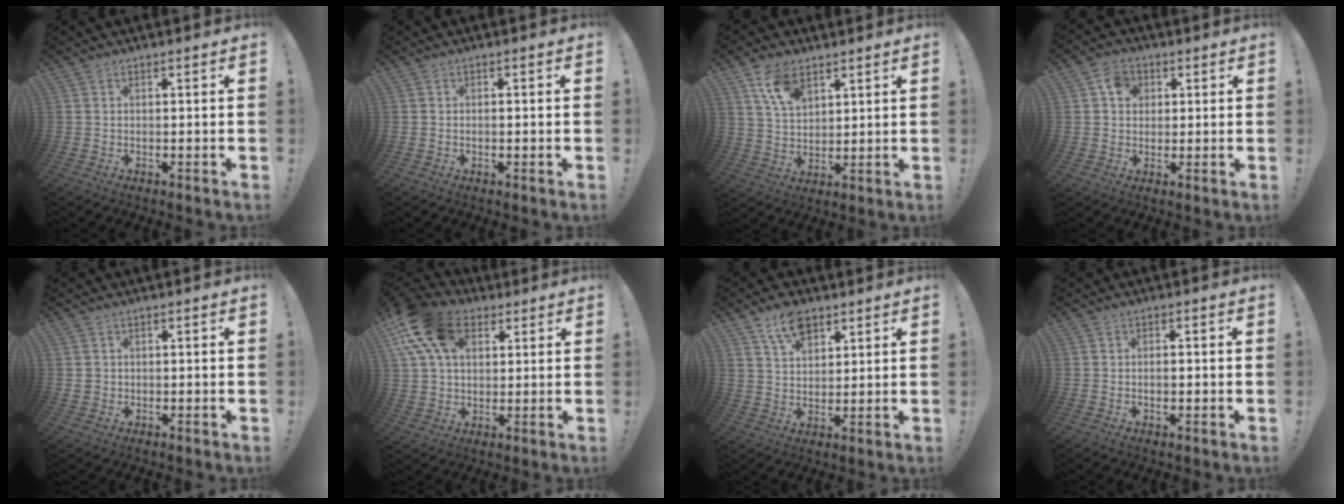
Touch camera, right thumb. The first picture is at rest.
{"total": 0.7, "force": [-0.5, 0.0, 0.5], "torque": [-0.006, -0.001, -0.010]}
{"total": 10.0, "force": [6.3, 5.7, 5.3], "torque": [-0.098, -0.021, 0.120]}
{"total": 6.7, "force": [2.1, 5.8, 2.7], "torque": [-0.042, 0.005, 0.040]}
{"total": 1.2, "force": [0.1, 1.2, 0.2], "torque": [-0.008, 0.005, 0.004]}
{"total": 18.0, "force": [7.5, 12.2, 10.8], "torque": [-0.198, -0.020, 0.143]}
{"total": 8.8, "force": [5.5, 5.0, 4.6], "torque": [-0.084, -0.012, 0.104]}
{"total": 1.5, "force": [-0.6, 0.5, 1.3], "torque": [-0.020, 0.003, -0.011]}